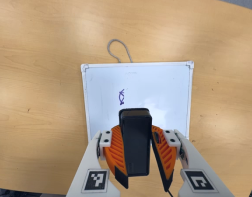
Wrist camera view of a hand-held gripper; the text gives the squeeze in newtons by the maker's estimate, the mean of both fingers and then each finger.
{"total": 9.6, "left": 9.4, "right": 9.7}